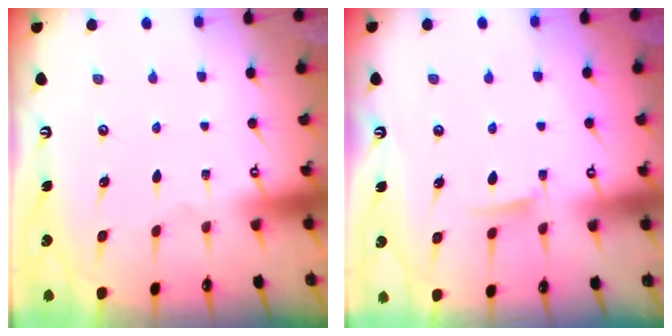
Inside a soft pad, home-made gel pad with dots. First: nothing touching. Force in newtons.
{"total": 5.7, "press": 5.6, "slide": 0.9}